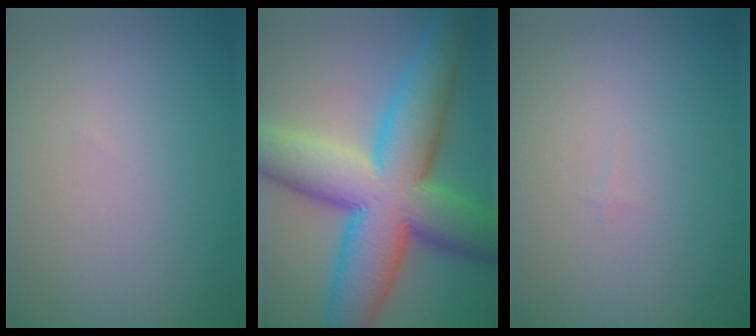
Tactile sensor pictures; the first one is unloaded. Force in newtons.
{"total": 14.4, "press": 14.4, "slide": 0.3}
{"total": 0.0}